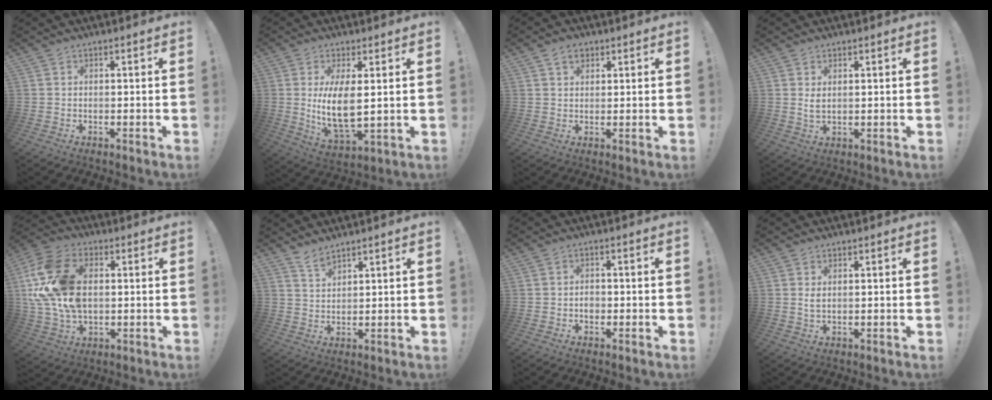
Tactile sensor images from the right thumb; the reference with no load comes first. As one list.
[{"total": 10.8, "force": [1.8, 4.0, 9.9], "torque": [-0.199, -0.025, 0.030]}, {"total": 4.2, "force": [2.3, 2.9, 1.9], "torque": [-0.025, -0.003, 0.041]}, {"total": 3.0, "force": [1.1, 1.5, 2.3], "torque": [-0.029, -0.007, 0.017]}, {"total": 19.7, "force": [2.2, 13.6, 14.2], "torque": [-0.266, 0.008, 0.047]}, {"total": 3.7, "force": [3.3, 0.9, 1.5], "torque": [-0.022, -0.026, 0.058]}, {"total": 2.7, "force": [-1.1, 2.1, 1.3], "torque": [-0.012, 0.003, -0.022]}, {"total": 2.0, "force": [0.7, 1.0, 1.6], "torque": [-0.024, -0.003, 0.010]}]